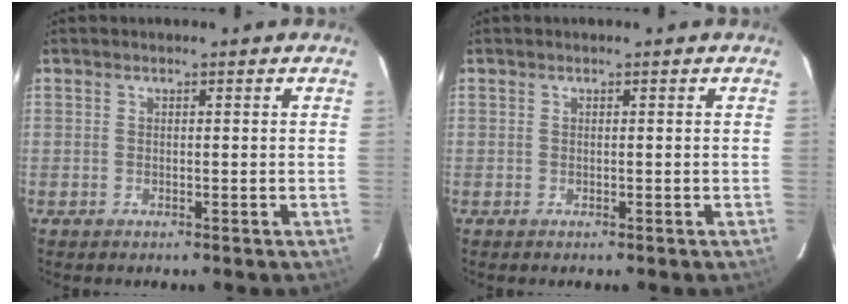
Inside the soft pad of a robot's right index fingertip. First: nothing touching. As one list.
[{"total": 0.0}]